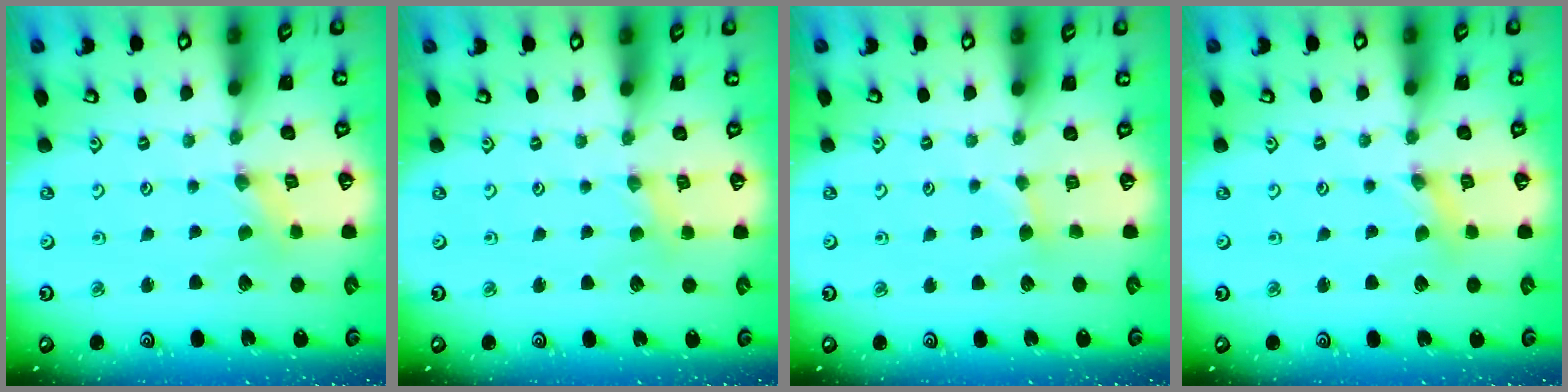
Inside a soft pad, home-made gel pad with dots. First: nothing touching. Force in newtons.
{"total": 1.7, "press": 1.7, "slide": 0.3}
{"total": 2.4, "press": 2.4, "slide": 0.4}
{"total": 1.7, "press": 1.6, "slide": 0.3}